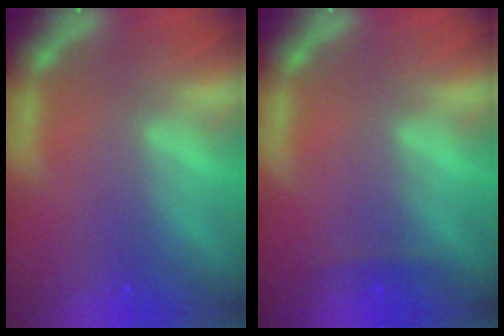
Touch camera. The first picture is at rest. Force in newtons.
{"total": 0.9}